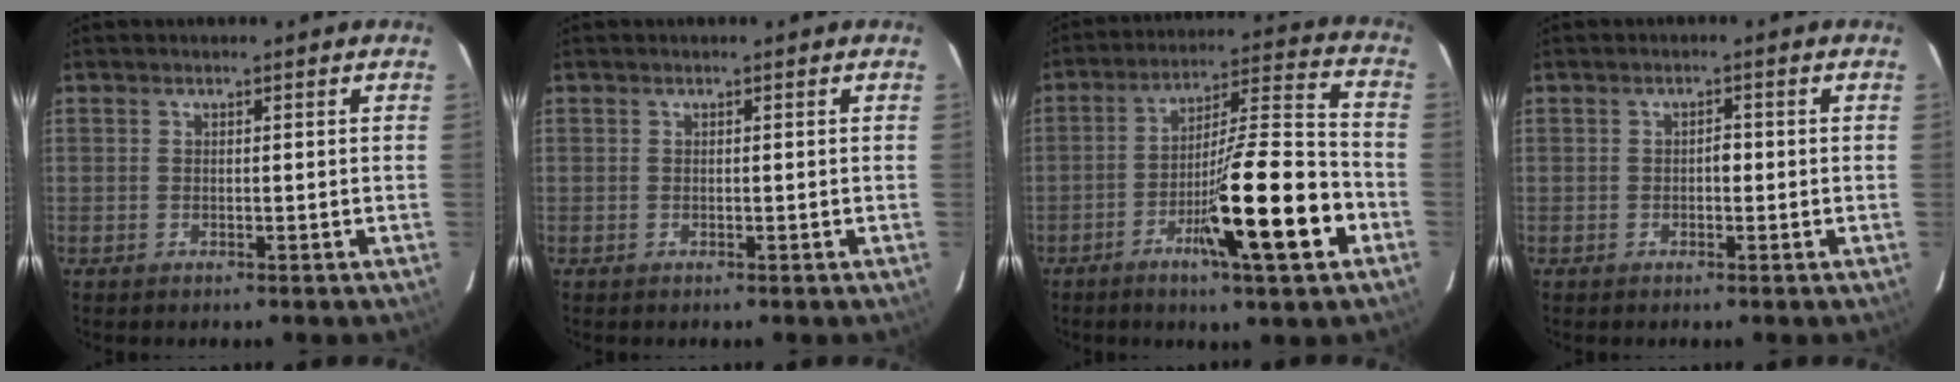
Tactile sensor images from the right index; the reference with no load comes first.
{"total": 0.0}
{"total": 16.5, "force": [-6.6, 0.6, 15.1], "torque": [-0.244, -0.007, -0.105]}
{"total": 1.3, "force": [-0.3, 0.6, 1.1], "torque": [-0.013, 0.005, -0.007]}